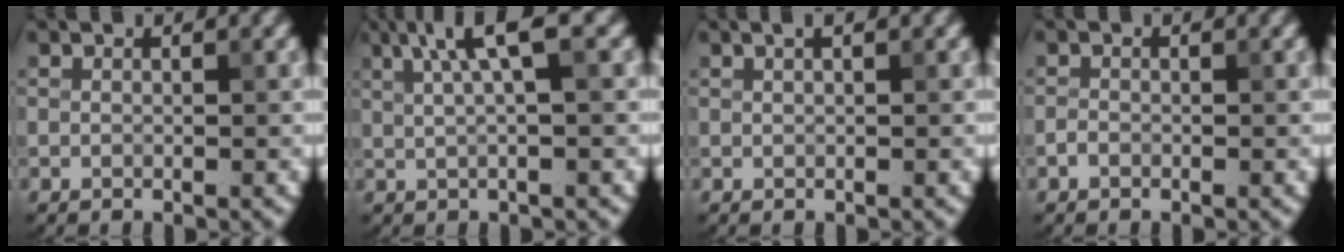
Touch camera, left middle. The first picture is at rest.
{"total": 4.7, "force": [1.9, 0.9, 4.2], "torque": [-0.067, 0.008, 0.030]}
{"total": 0.8, "force": [0.5, 0.2, 0.6], "torque": [-0.010, 0.001, 0.007]}
{"total": 0.6, "force": [-0.4, 0.4, 0.3], "torque": [-0.004, -0.001, -0.011]}